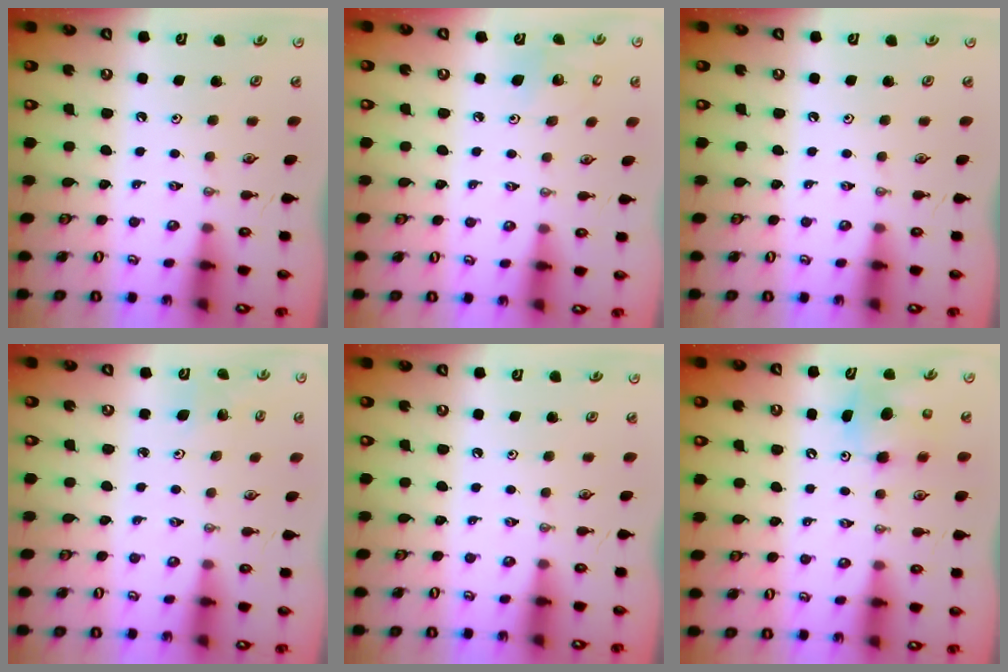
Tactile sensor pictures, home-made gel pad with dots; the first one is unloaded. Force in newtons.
{"total": 6.4, "press": 5.9, "slide": 2.4}
{"total": 0.0}
{"total": 2.8, "press": 2.7, "slide": 1.0}
{"total": 0.0}
{"total": 8.5, "press": 8.4, "slide": 1.0}